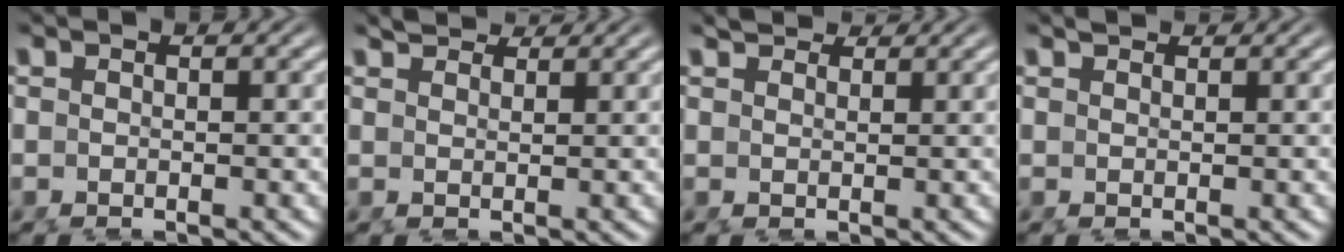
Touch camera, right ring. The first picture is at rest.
{"total": 2.9, "force": [2.9, -0.2, 0.5], "torque": [0.006, 0.006, 0.051]}
{"total": 2.7, "force": [2.6, 0.0, 0.6], "torque": [0.006, 0.006, 0.047]}
{"total": 1.1, "force": [1.1, -0.3, 0.0], "torque": [0.011, 0.001, 0.022]}